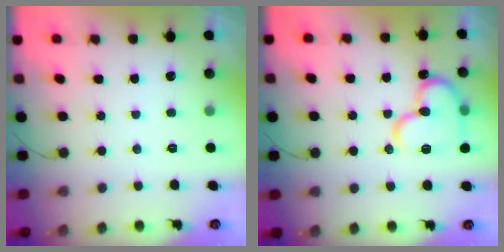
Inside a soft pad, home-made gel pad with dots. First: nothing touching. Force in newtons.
{"total": 16.0, "press": 15.9, "slide": 1.8}